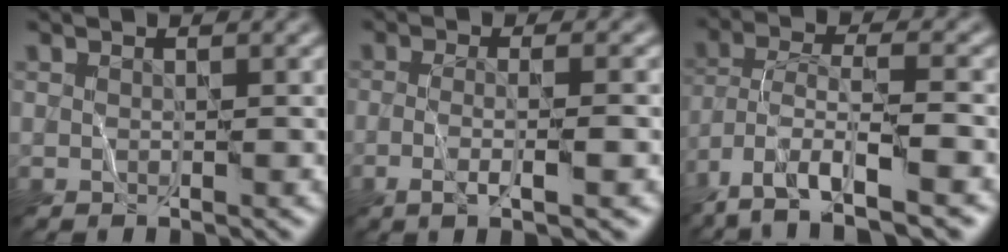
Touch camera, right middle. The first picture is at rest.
{"total": 4.2, "force": [-0.9, 1.1, 4.0], "torque": [-0.057, -0.001, -0.016]}
{"total": 10.2, "force": [-6.9, 2.8, 7.0], "torque": [-0.134, -0.003, -0.123]}